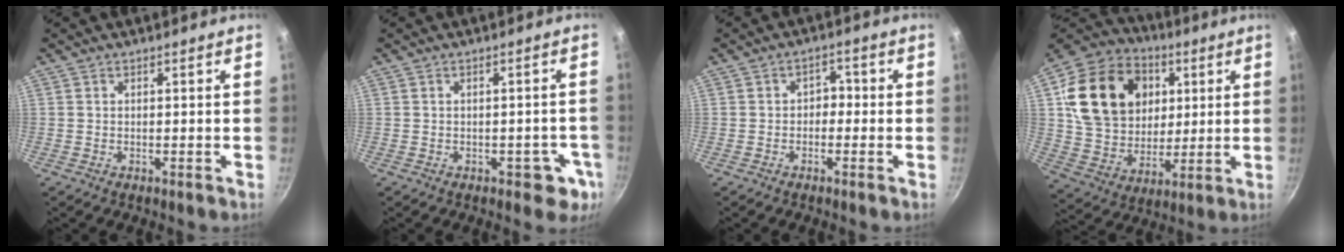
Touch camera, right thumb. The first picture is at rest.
{"total": 4.7, "force": [-2.3, 2.6, 3.2], "torque": [-0.014, 0.014, -0.024]}
{"total": 3.0, "force": [-0.5, 2.2, 1.9], "torque": [0.000, 0.016, -0.020]}
{"total": 22.4, "force": [5.6, 17.6, 12.6], "torque": [-0.210, 0.011, 0.109]}